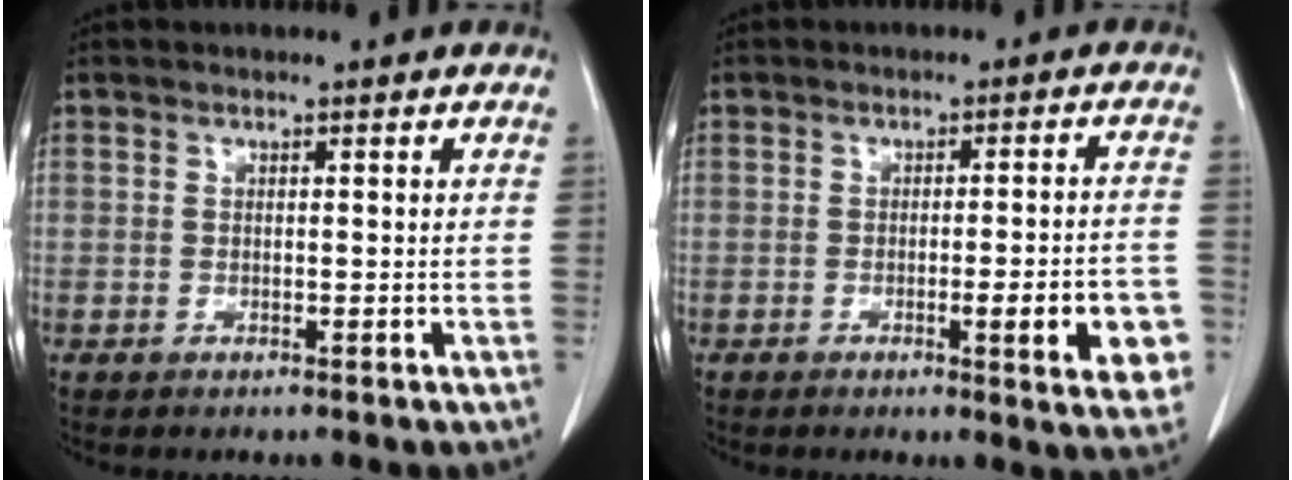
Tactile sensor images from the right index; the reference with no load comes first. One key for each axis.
{"total": 9.1, "fx": -2.9, "fy": 1.1, "fz": 8.5, "tx": -0.094, "ty": -0.003, "tz": -0.033}